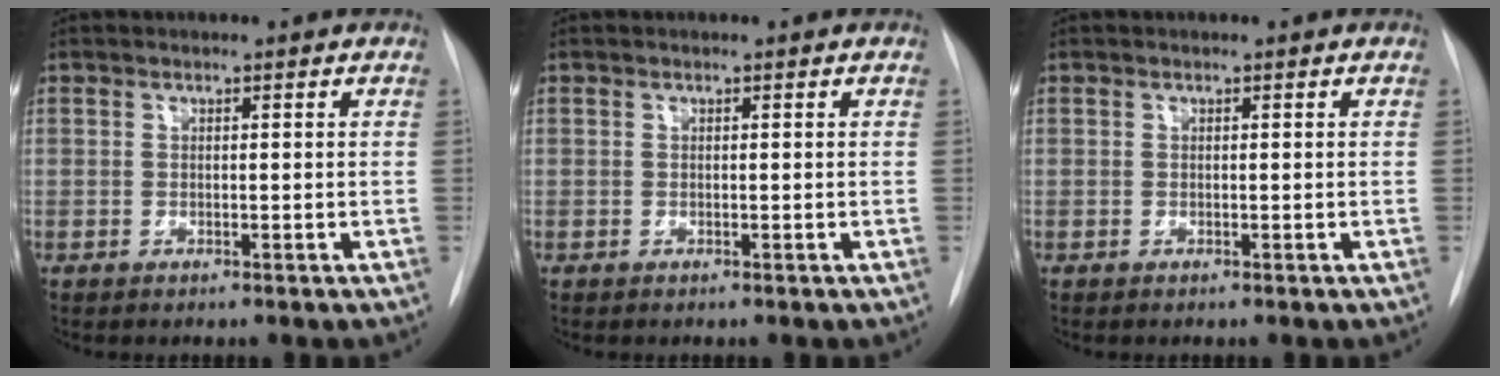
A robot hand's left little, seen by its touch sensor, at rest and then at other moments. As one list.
[{"total": 0.0}, {"total": 0.0}]